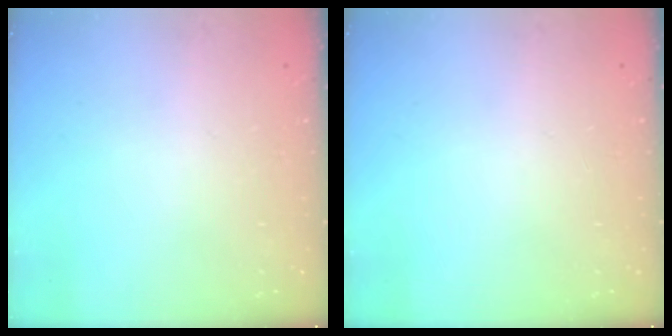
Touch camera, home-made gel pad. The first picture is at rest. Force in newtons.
{"total": 0.0}